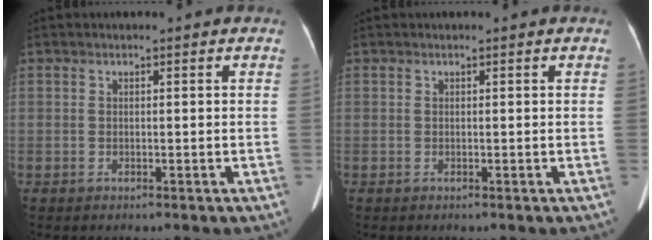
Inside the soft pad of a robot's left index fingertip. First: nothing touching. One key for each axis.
{"total": 0.0}